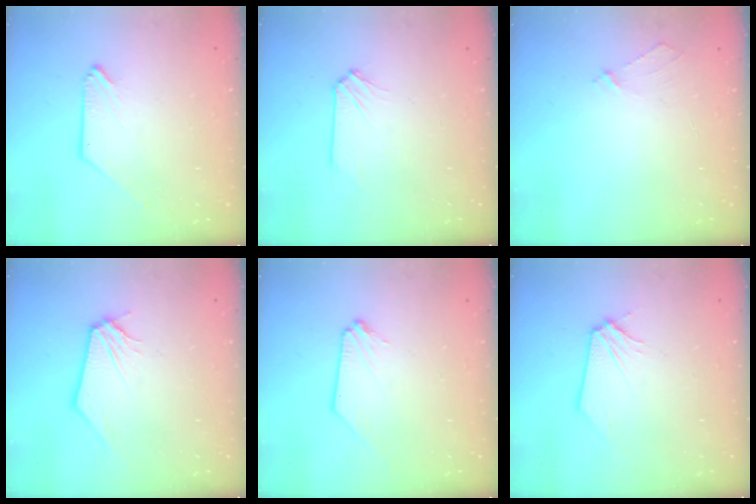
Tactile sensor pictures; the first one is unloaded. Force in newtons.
{"total": 0.0}
{"total": 2.2, "press": 2.2, "slide": 0.2}
{"total": 0.0}
{"total": 0.0}
{"total": 0.0}